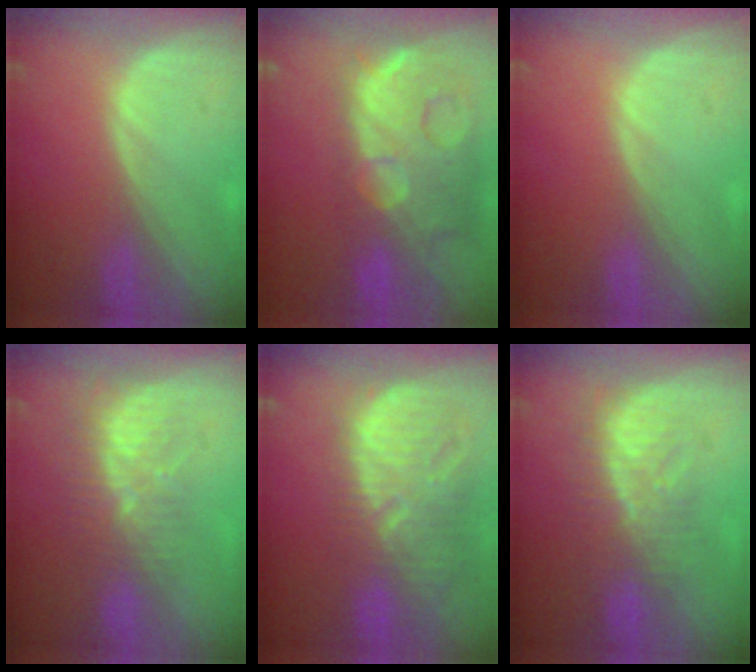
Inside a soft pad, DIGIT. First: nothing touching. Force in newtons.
{"total": 14.8, "press": 12.0, "slide": 8.7}
{"total": 0.0}
{"total": 8.6, "press": 7.4, "slide": 4.3}
{"total": 13.1, "press": 11.4, "slide": 6.5}
{"total": 8.1, "press": 7.9, "slide": 1.7}